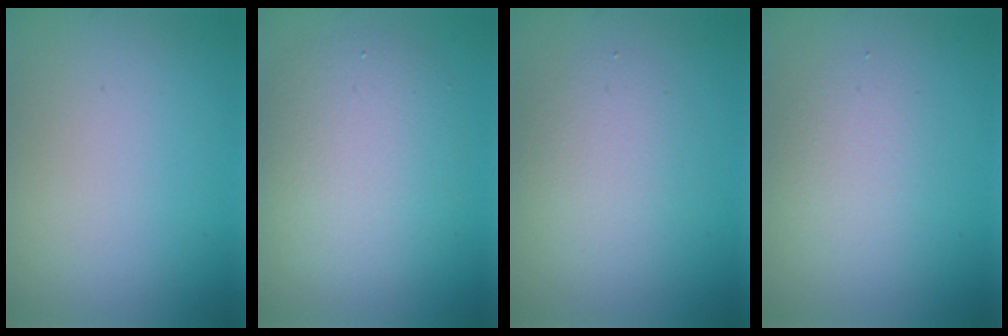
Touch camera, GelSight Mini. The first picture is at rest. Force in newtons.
{"total": 5.5, "press": 5.5, "slide": 0.2}
{"total": 2.9, "press": 2.9, "slide": 0.3}
{"total": 2.0, "press": 2.0, "slide": 0.1}